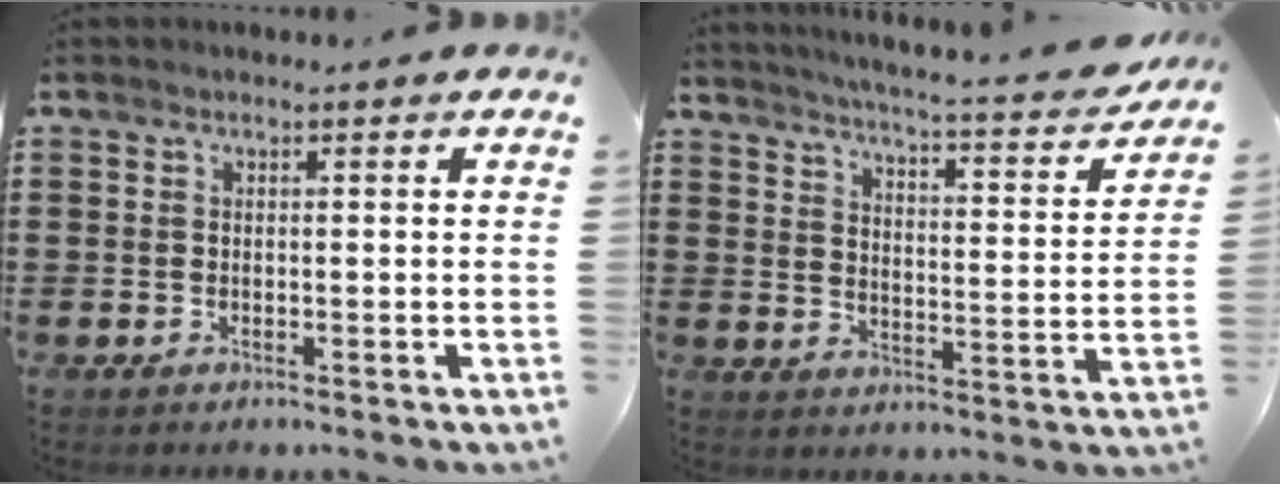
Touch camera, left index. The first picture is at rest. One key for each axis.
{"total": 4.1, "fx": 3.7, "fy": -0.7, "fz": 1.7, "tx": -0.053, "ty": -0.036, "tz": 0.053}